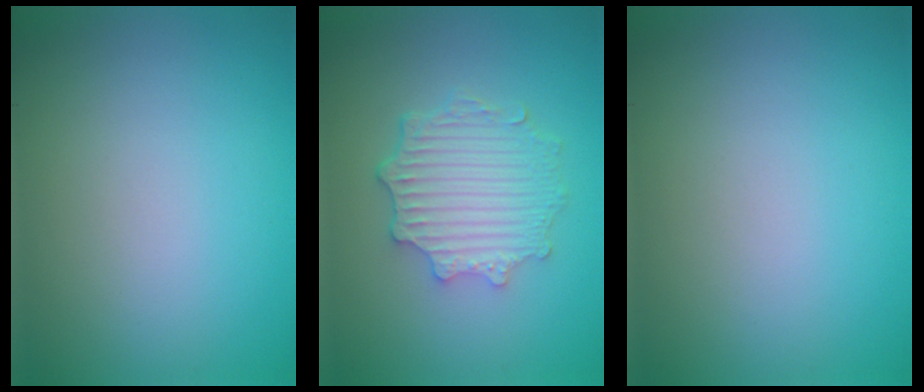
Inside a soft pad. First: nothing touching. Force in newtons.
{"total": 4.5, "press": 3.6, "slide": 2.8}
{"total": 0.0}